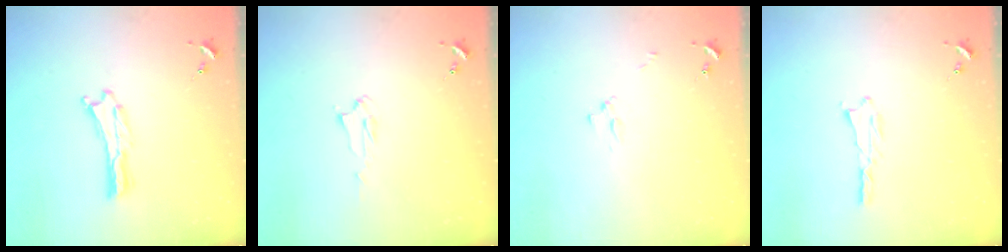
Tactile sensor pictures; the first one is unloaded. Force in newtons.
{"total": 2.2, "press": 2.2, "slide": 0.2}
{"total": 2.5, "press": 2.5, "slide": 0.3}
{"total": 0.9, "press": 0.9, "slide": 0.2}